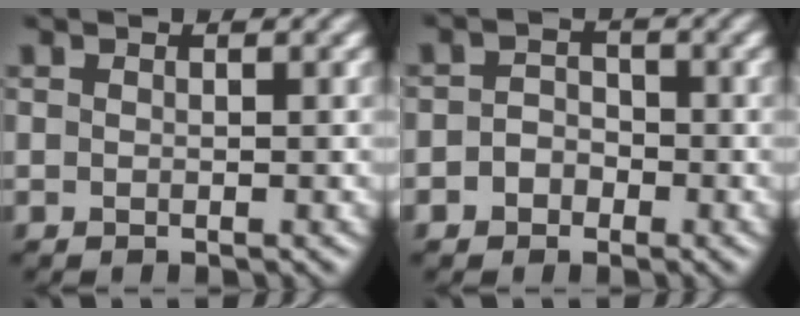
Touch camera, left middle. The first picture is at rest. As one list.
[{"total": 1.9, "force": [-1.3, 1.4, 0.4], "torque": [0.002, 0.005, -0.029]}]